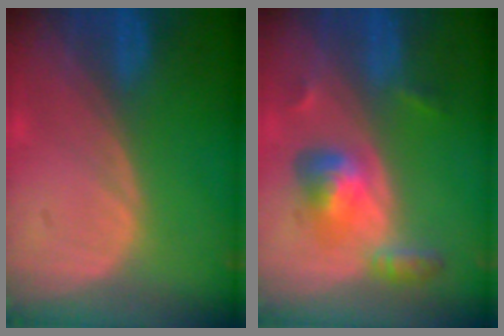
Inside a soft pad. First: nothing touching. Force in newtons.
{"total": 6.1, "press": 5.5, "slide": 2.7}